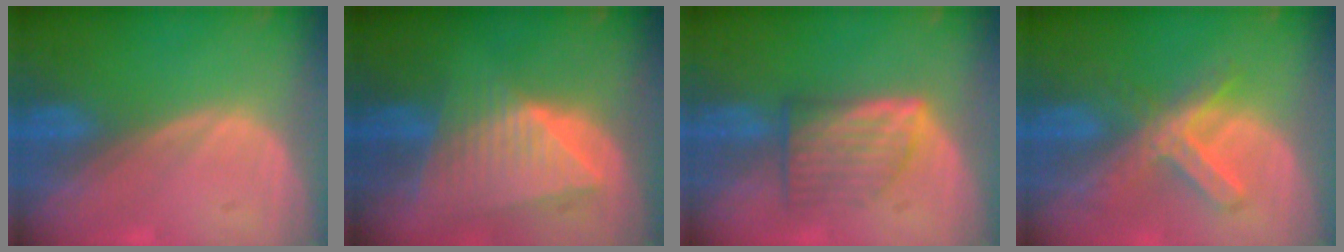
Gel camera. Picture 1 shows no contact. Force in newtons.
{"total": 9.0, "press": 7.9, "slide": 4.3}
{"total": 6.9, "press": 6.2, "slide": 2.9}
{"total": 7.4, "press": 6.4, "slide": 3.9}